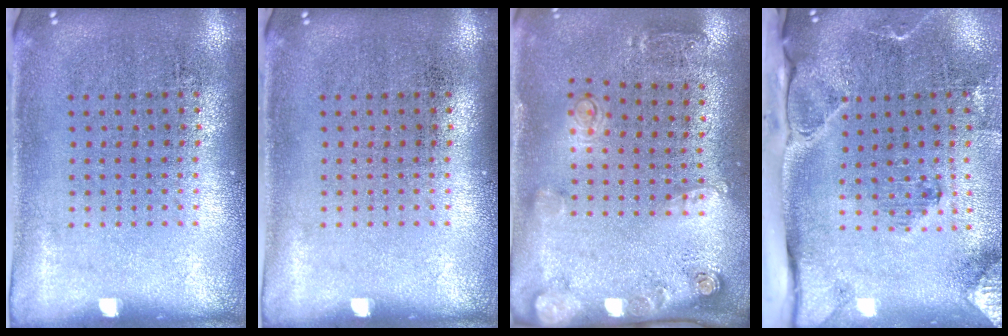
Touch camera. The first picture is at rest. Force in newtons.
{"total": 0.0}
{"total": 2.0, "press": 1.4, "slide": 1.4}
{"total": 3.1, "press": 2.3, "slide": 2.1}